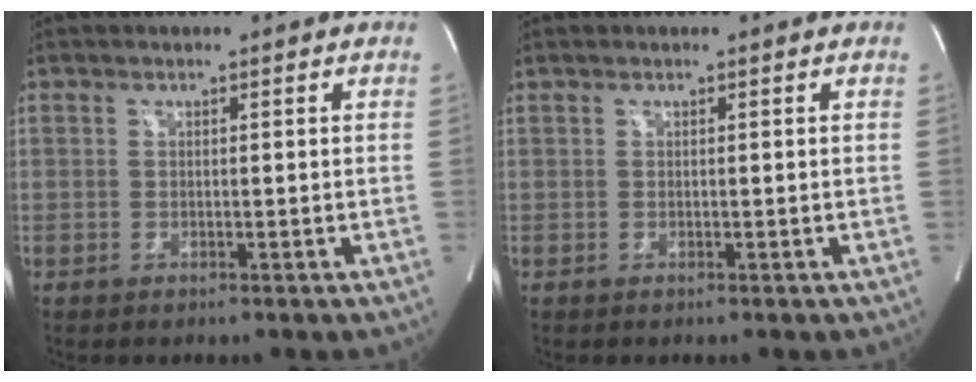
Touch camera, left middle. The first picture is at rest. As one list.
[{"total": 0.0}]